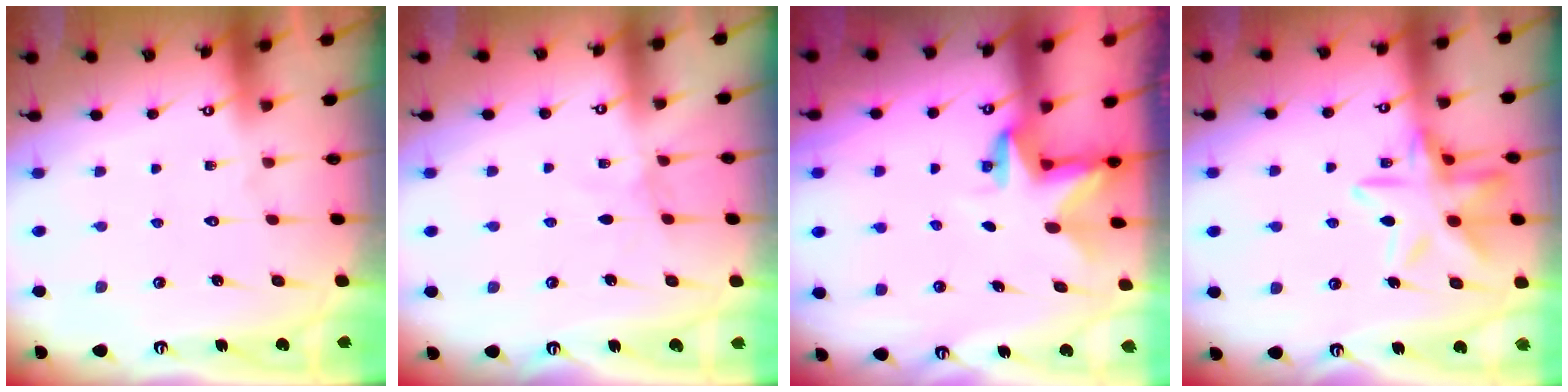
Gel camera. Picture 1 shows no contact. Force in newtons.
{"total": 2.3, "press": 2.3, "slide": 0.4}
{"total": 3.0, "press": 3.0, "slide": 0.1}
{"total": 15.3, "press": 15.2, "slide": 1.2}